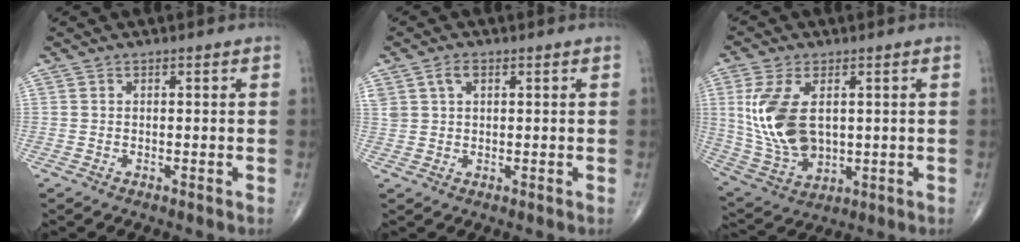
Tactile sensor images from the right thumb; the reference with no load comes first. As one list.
[{"total": 3.4, "force": [1.5, 2.1, 2.2], "torque": [-0.045, 0.008, 0.036]}, {"total": 14.4, "force": [2.2, 8.5, 11.4], "torque": [-0.233, -0.013, 0.057]}]